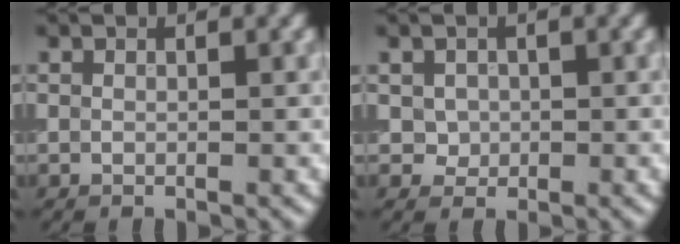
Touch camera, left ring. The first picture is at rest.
{"total": 2.4, "force": [0.5, 2.0, 1.1], "torque": [-0.028, 0.004, 0.018]}